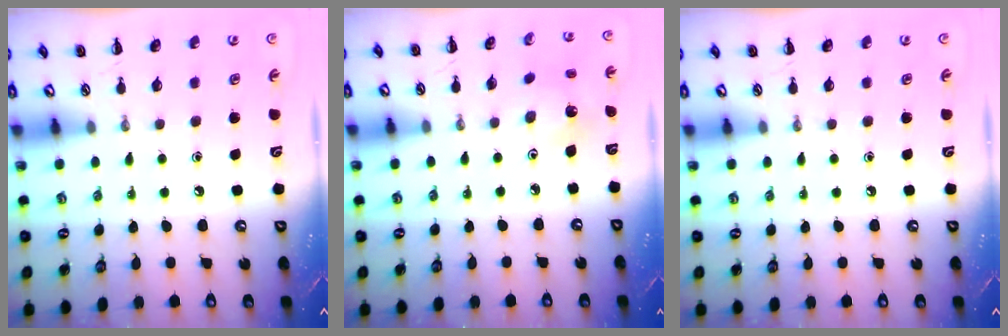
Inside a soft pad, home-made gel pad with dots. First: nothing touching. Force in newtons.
{"total": 2.1, "press": 2.0, "slide": 0.7}
{"total": 0.0}